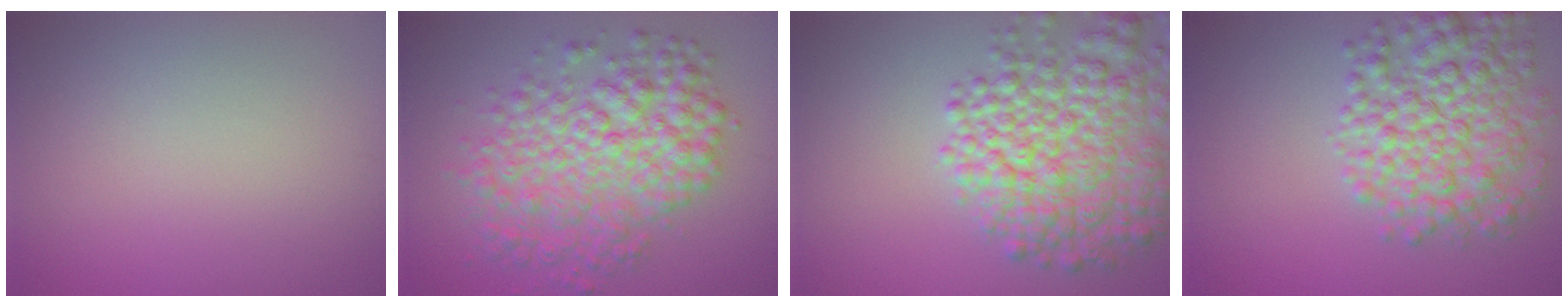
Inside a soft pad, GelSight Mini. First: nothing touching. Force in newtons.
{"total": 7.4, "press": 7.4, "slide": 0.1}
{"total": 8.2, "press": 8.2, "slide": 0.4}
{"total": 6.7, "press": 6.7, "slide": 0.1}